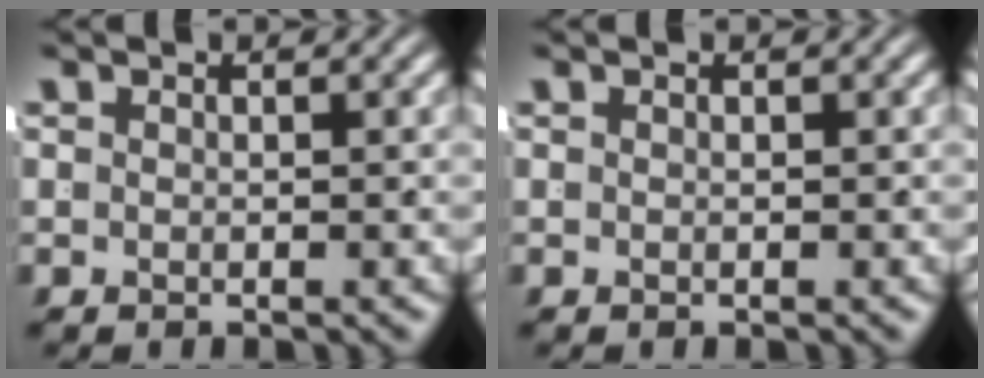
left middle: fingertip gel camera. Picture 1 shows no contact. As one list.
[{"total": 0.0}]